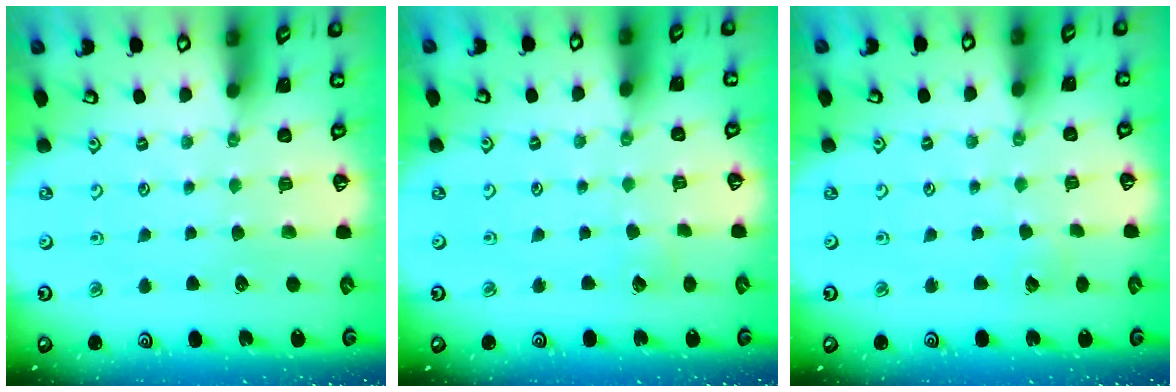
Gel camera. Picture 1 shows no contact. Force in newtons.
{"total": 2.2, "press": 2.2, "slide": 0.2}
{"total": 1.7, "press": 1.7, "slide": 0.1}